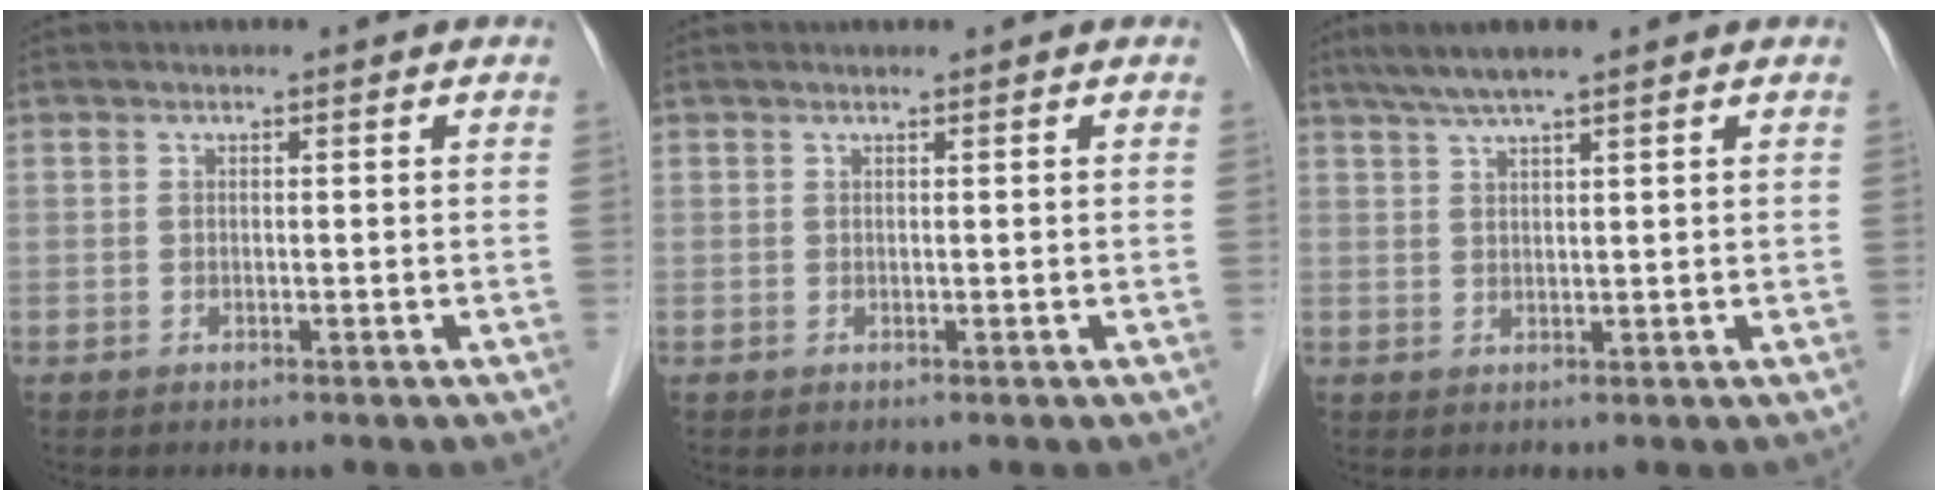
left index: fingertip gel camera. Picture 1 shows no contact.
{"total": 0.0}
{"total": 4.9, "force": [3.7, -0.1, 3.2], "torque": [-0.066, 0.019, 0.070]}